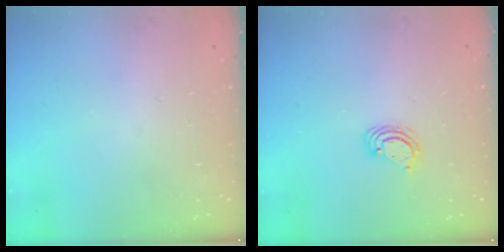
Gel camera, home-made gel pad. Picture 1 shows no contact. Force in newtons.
{"total": 4.0, "press": 3.9, "slide": 0.3}